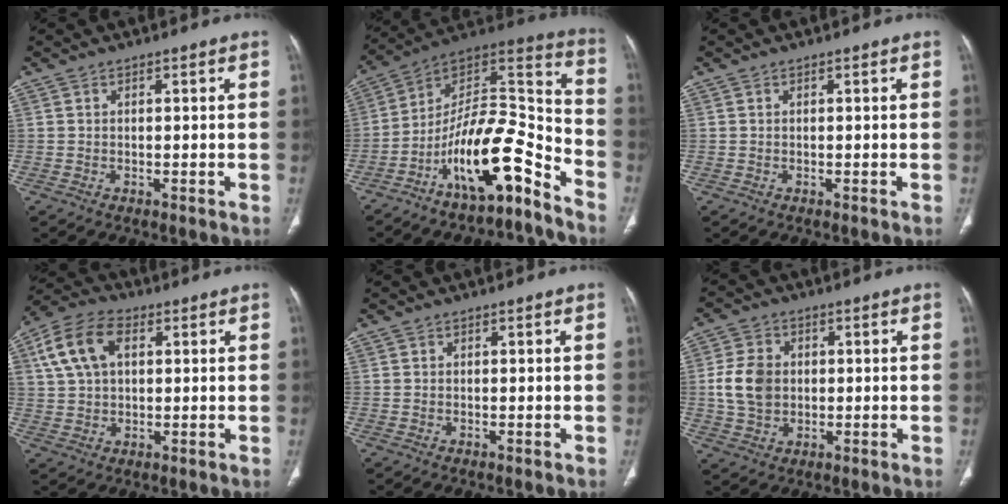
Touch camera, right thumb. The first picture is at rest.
{"total": 18.4, "force": [-11.9, 5.4, 12.9], "torque": [-0.180, 0.117, -0.206]}
{"total": 0.0}
{"total": 11.2, "force": [3.4, 7.1, 7.9], "torque": [-0.154, 0.018, 0.059]}
{"total": 0.0}
{"total": 8.2, "force": [0.4, 6.4, 5.1], "torque": [-0.086, 0.003, 0.011]}